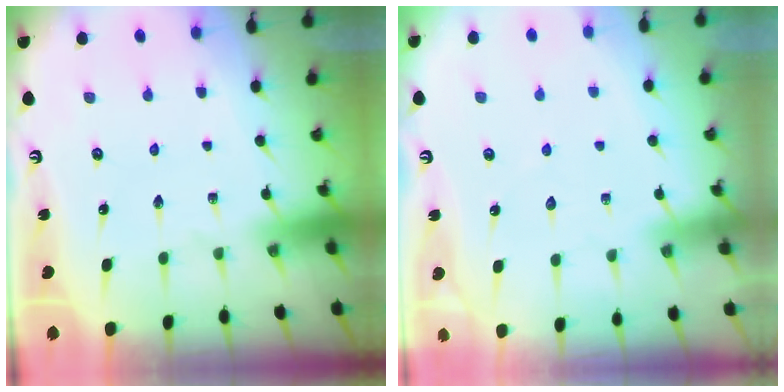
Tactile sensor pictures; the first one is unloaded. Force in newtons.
{"total": 3.0, "press": 2.9, "slide": 0.3}